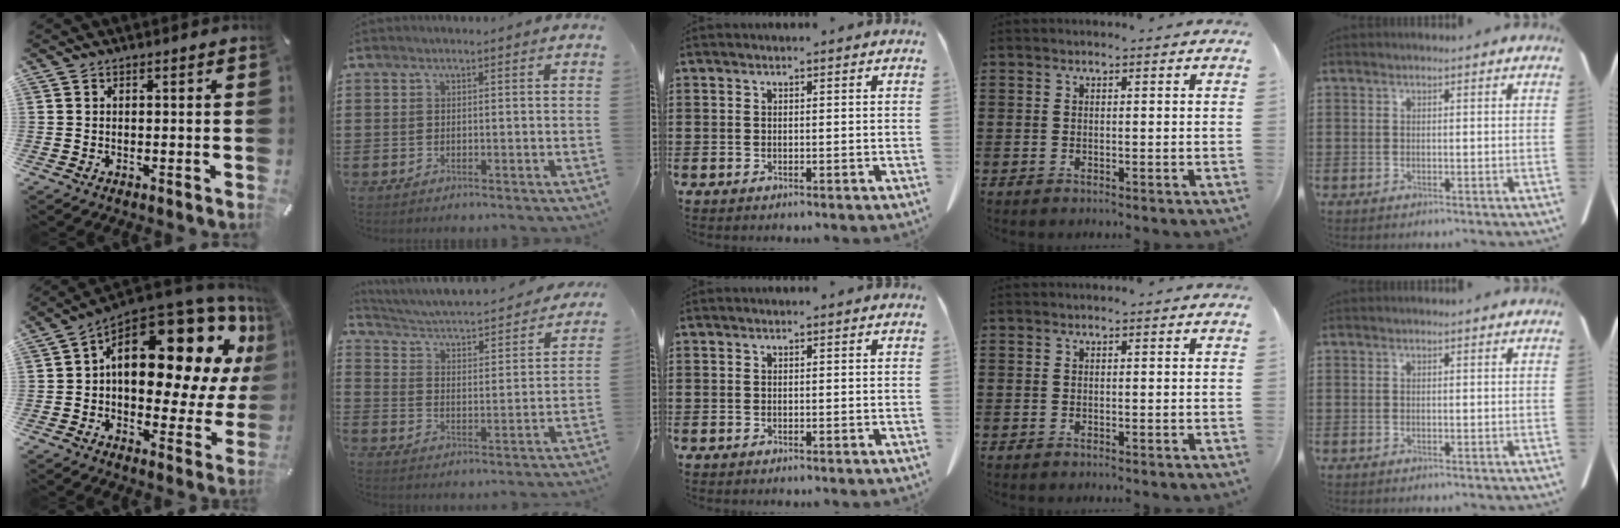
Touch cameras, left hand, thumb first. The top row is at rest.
{"thumb": {"total": 24.2, "force": [8.9, 12.4, 18.8], "torque": [-0.255, -0.081, 0.151]}, "index": {"total": 2.6, "force": [2.3, 0.2, 1.1], "torque": [-0.039, -0.033, 0.027]}}